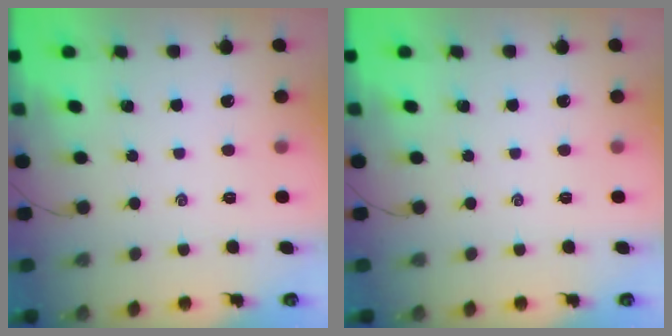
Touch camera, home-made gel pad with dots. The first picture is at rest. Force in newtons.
{"total": 0.0}